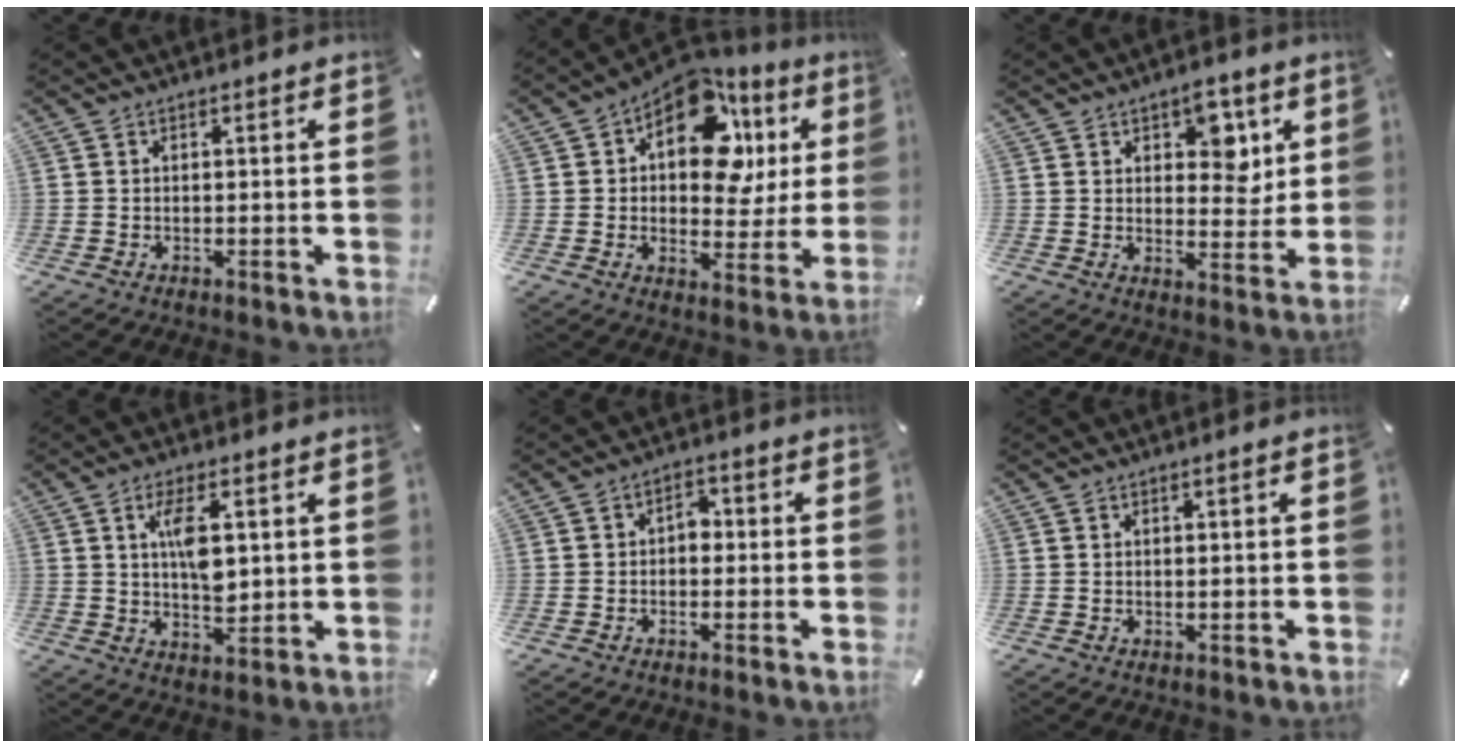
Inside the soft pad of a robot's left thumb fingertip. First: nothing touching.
{"total": 16.9, "force": [7.6, 10.5, 10.8], "torque": [-0.154, -0.049, 0.136]}
{"total": 7.9, "force": [3.9, 5.1, 4.6], "torque": [-0.041, -0.018, 0.060]}
{"total": 8.0, "force": [2.1, 3.5, 6.9], "torque": [-0.130, -0.009, 0.027]}
{"total": 3.5, "force": [-0.5, 2.5, 2.4], "torque": [-0.030, 0.007, -0.015]}
{"total": 1.1, "force": [0.2, 0.1, 1.0], "torque": [-0.019, -0.002, 0.004]}